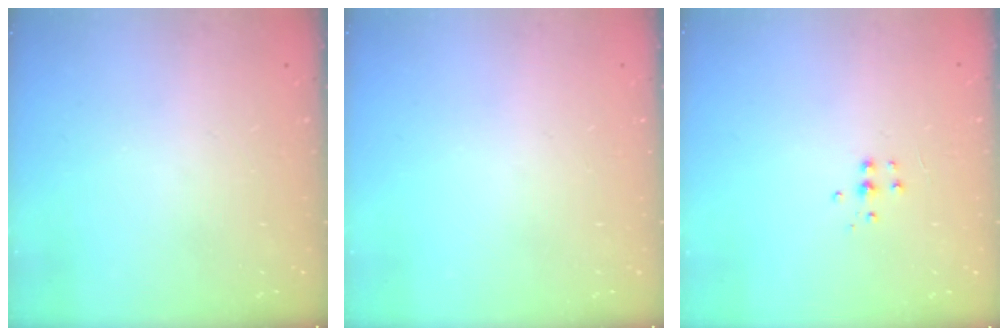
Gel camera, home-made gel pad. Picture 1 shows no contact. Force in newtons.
{"total": 0.0}
{"total": 4.0, "press": 4.0, "slide": 0.4}